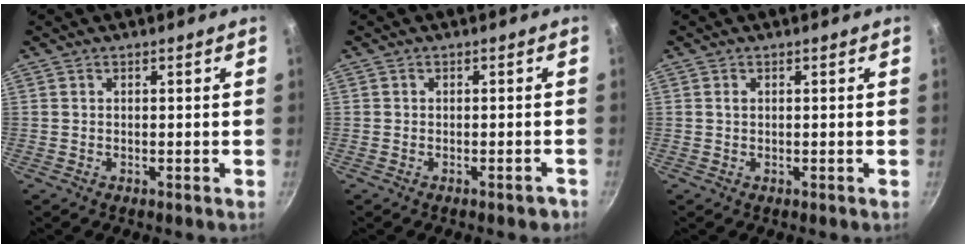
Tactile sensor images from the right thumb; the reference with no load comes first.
{"total": 2.0, "force": [-1.4, 0.9, 1.2], "torque": [-0.008, 0.022, -0.007]}
{"total": 0.6, "force": [0.2, 0.5, 0.4], "torque": [-0.007, 0.002, 0.003]}